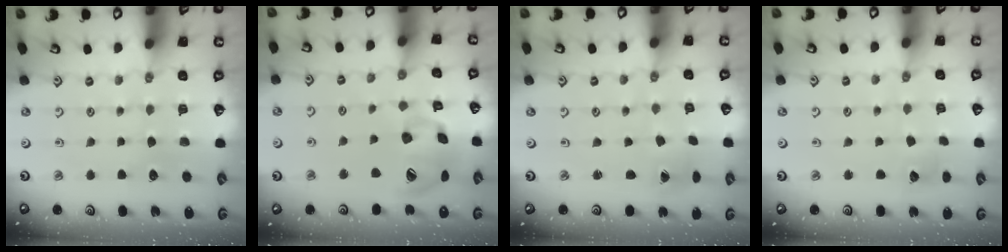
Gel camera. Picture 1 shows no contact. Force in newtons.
{"total": 16.7, "press": 16.5, "slide": 2.5}
{"total": 0.5, "press": 0.5, "slide": 0.1}
{"total": 3.8, "press": 3.7, "slide": 0.5}